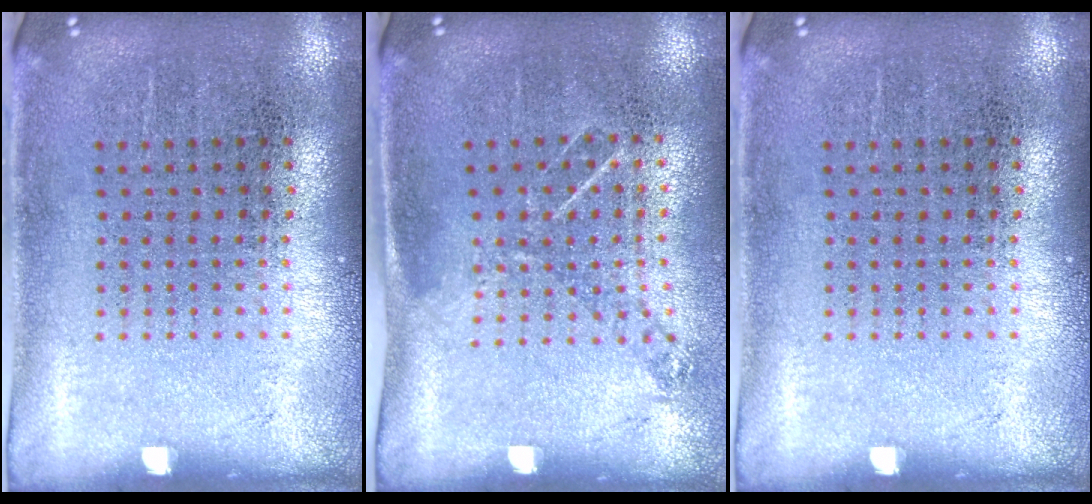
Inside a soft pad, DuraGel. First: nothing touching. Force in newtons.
{"total": 0.9, "press": 0.8, "slide": 0.5}
{"total": 0.0}